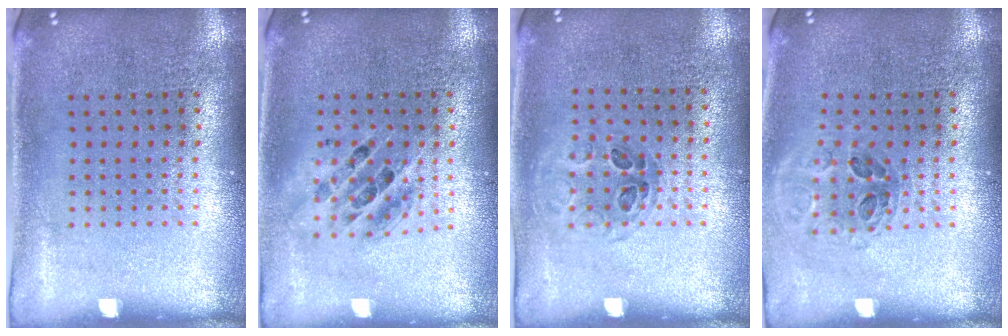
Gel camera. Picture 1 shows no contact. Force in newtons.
{"total": 1.3, "press": 1.1, "slide": 0.6}
{"total": 1.0, "press": 0.7, "slide": 0.6}
{"total": 1.0, "press": 1.0, "slide": 0.3}